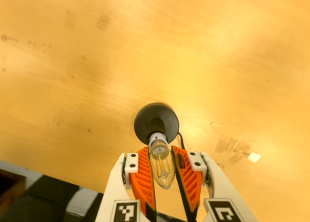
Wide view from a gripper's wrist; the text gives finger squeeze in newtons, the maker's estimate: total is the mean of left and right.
{"total": 15.2, "left": 14.5, "right": 15.8}